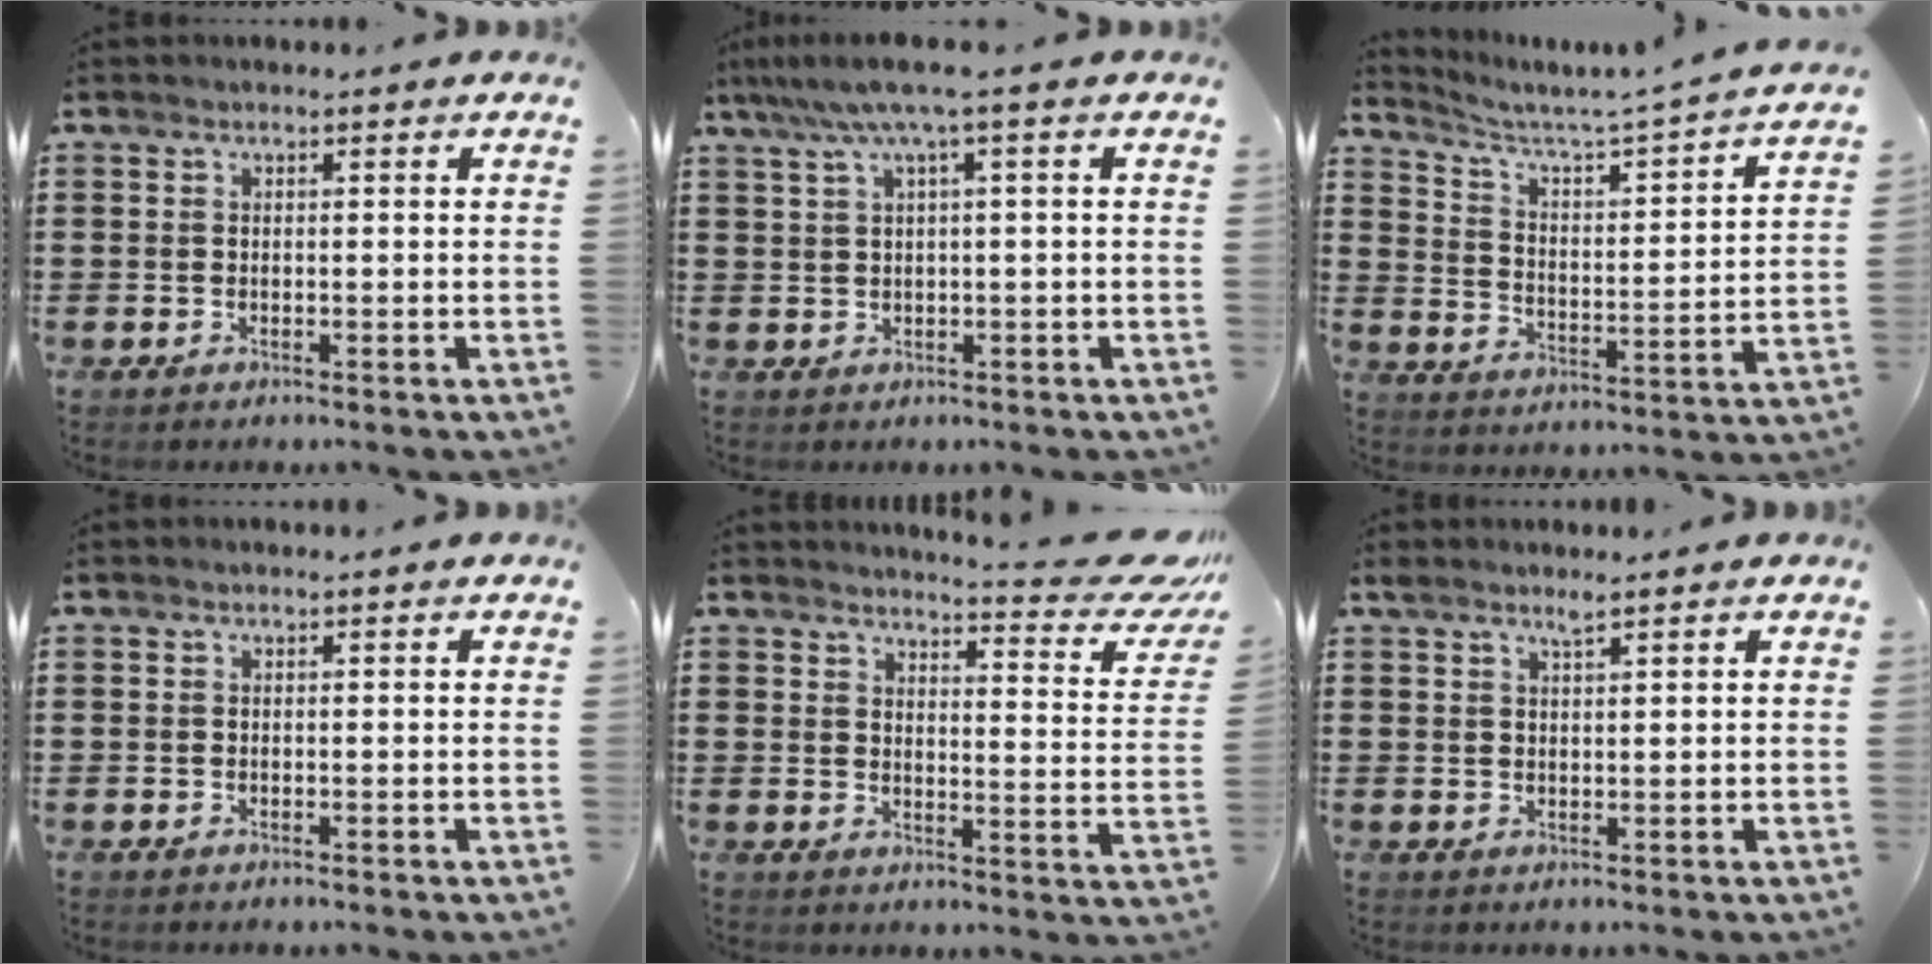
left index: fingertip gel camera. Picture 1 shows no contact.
{"total": 4.6, "force": [1.6, -0.3, 4.3], "torque": [-0.084, 0.000, 0.025]}
{"total": 2.8, "force": [2.2, -0.4, 1.7], "torque": [-0.050, -0.035, 0.022]}
{"total": 0.0}
{"total": 6.8, "force": [6.0, 0.3, 3.0], "torque": [-0.052, -0.046, 0.099]}
{"total": 1.6, "force": [1.4, 0.0, 0.8], "torque": [-0.019, -0.001, 0.025]}